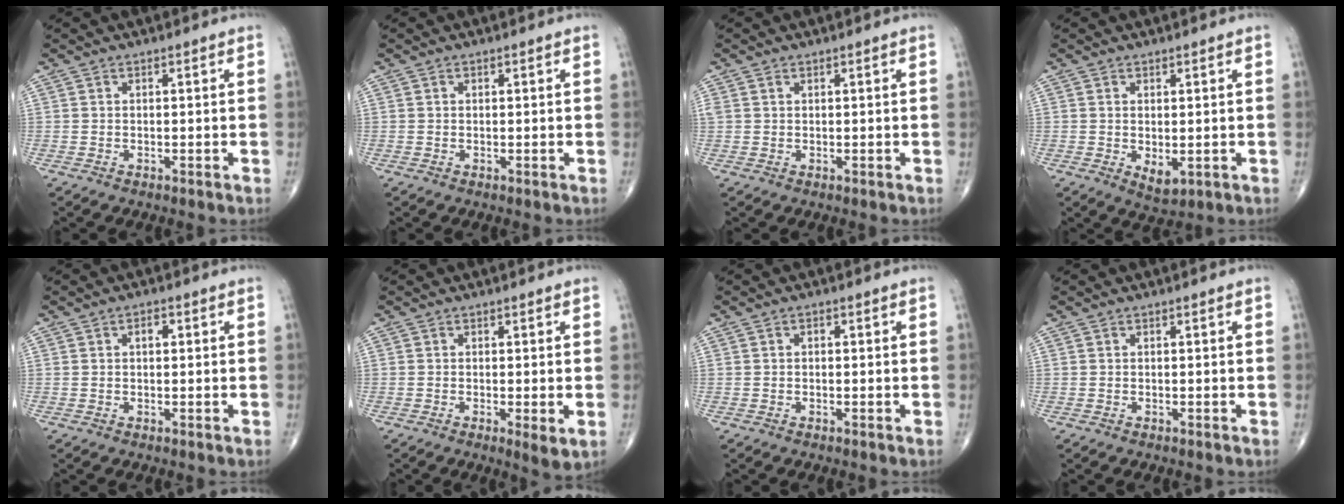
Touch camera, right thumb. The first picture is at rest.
{"total": 0.0}
{"total": 0.9, "force": [0.5, 0.7, 0.4], "torque": [-0.005, 0.005, 0.011]}
{"total": 3.4, "force": [-0.4, 1.8, 2.9], "torque": [-0.037, -0.009, 0.003]}
{"total": 1.6, "force": [0.4, 1.0, 1.3], "torque": [-0.018, 0.007, 0.005]}
{"total": 3.1, "force": [-0.6, 0.7, 3.0], "torque": [-0.052, -0.012, -0.012]}
{"total": 0.6, "force": [0.0, 0.4, 0.4], "torque": [-0.001, 0.002, -0.003]}
{"total": 0.0}